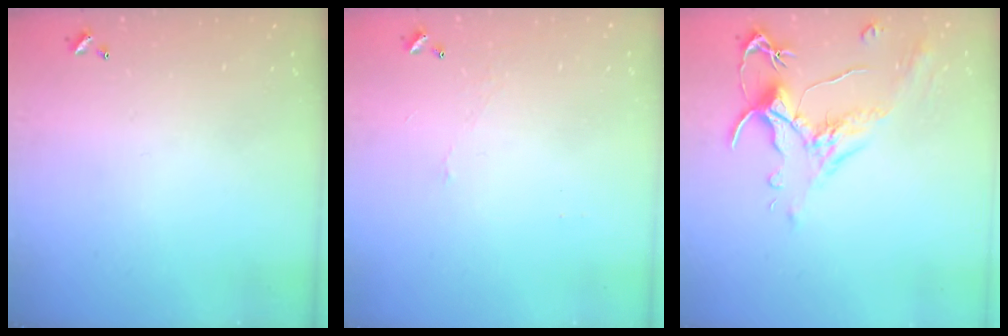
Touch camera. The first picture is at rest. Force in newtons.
{"total": 0.0}
{"total": 1.6, "press": 1.1, "slide": 1.1}